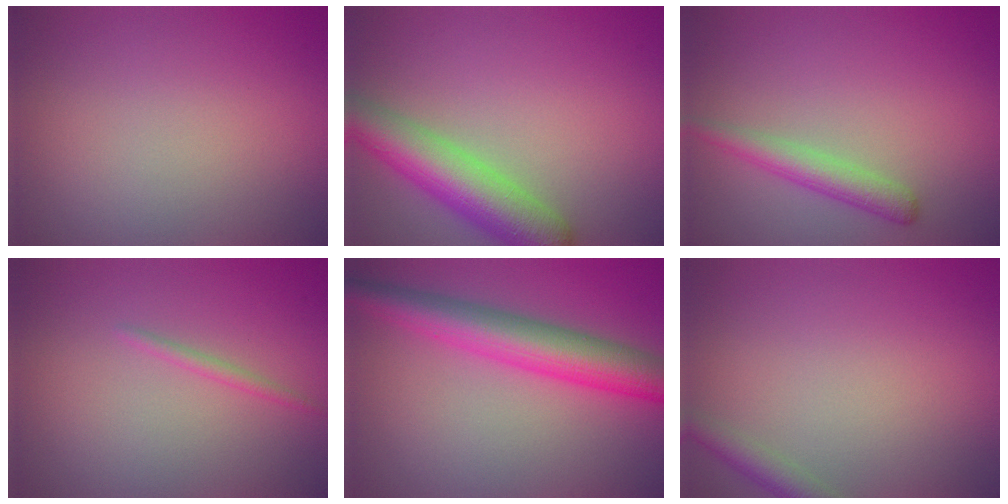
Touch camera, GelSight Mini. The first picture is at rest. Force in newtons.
{"total": 6.5, "press": 6.5, "slide": 0.3}
{"total": 2.6, "press": 2.6, "slide": 0.0}
{"total": 0.8, "press": 0.8, "slide": 0.1}
{"total": 6.5, "press": 6.5, "slide": 0.1}
{"total": 2.0, "press": 2.0, "slide": 0.1}